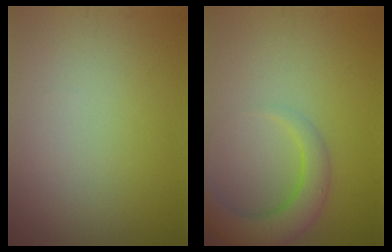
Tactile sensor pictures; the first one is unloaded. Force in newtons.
{"total": 4.3, "press": 4.3, "slide": 0.3}